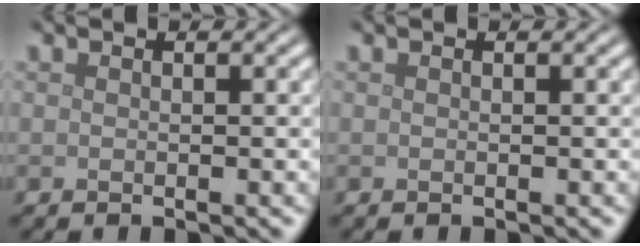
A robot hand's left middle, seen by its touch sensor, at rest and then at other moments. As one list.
[{"total": 0.0}]